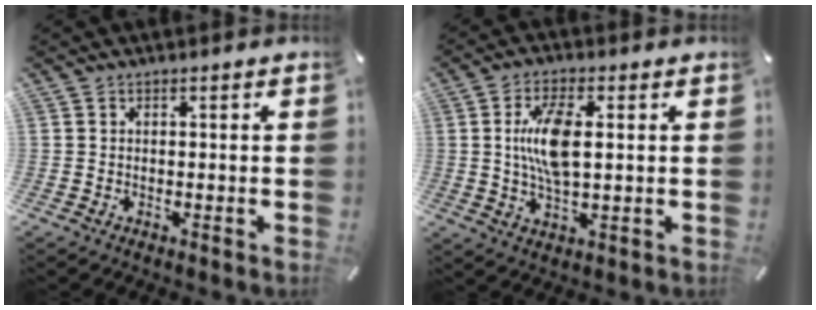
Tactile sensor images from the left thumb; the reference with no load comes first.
{"total": 10.1, "force": [1.5, 4.2, 9.0], "torque": [-0.192, -0.003, 0.018]}